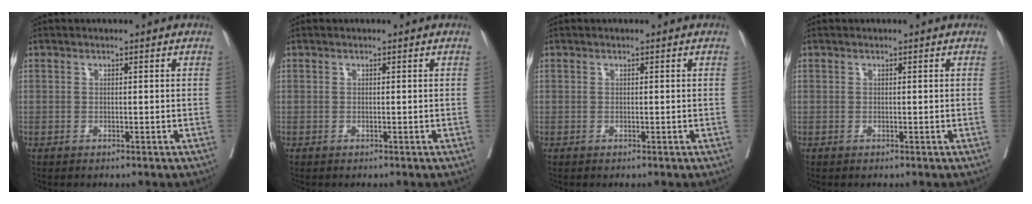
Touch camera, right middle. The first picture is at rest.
{"total": 0.0}
{"total": 0.0}
{"total": 0.0}